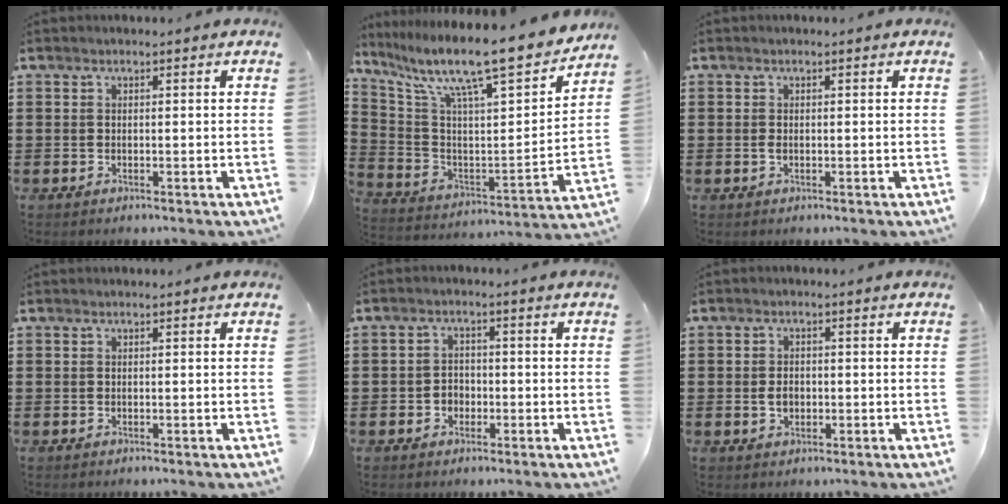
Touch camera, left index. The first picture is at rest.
{"total": 12.4, "force": [10.4, 1.2, 6.6], "torque": [-0.148, -0.083, 0.165]}
{"total": 0.7, "force": [-0.2, 0.4, 0.6], "torque": [-0.015, 0.000, -0.003]}
{"total": 0.0}
{"total": 2.3, "force": [-1.1, 1.9, 0.8], "torque": [-0.021, 0.004, -0.026]}
{"total": 2.2, "force": [-0.3, 1.5, 1.5], "torque": [-0.032, 0.005, -0.008]}